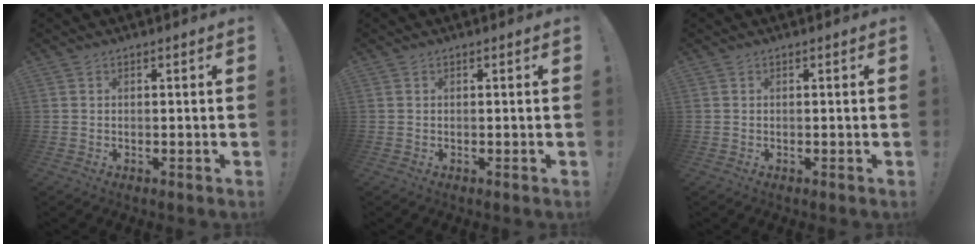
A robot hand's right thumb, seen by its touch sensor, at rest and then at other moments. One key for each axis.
{"total": 0.0}
{"total": 0.0}